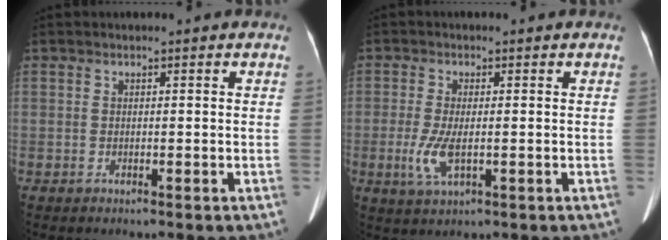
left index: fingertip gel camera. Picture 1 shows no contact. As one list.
[{"total": 4.5, "force": [-1.0, 1.6, 4.1], "torque": [-0.097, -0.011, -0.017]}]